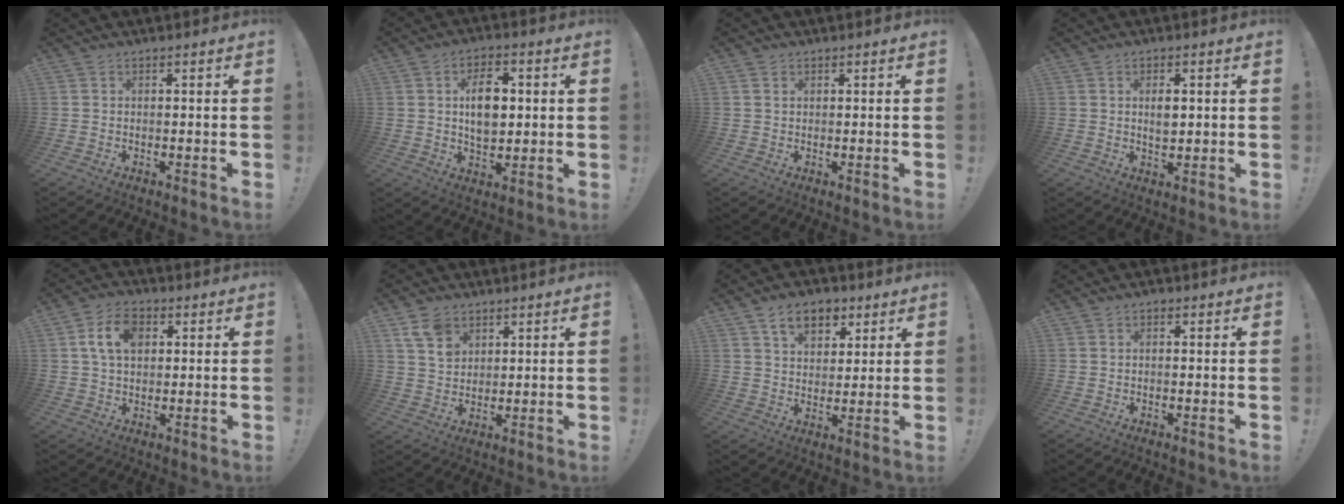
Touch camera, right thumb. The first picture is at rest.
{"total": 10.4, "force": [1.6, 6.8, 7.8], "torque": [-0.124, 0.004, 0.023]}
{"total": 1.0, "force": [0.5, 0.8, 0.2], "torque": [-0.003, 0.000, 0.011]}
{"total": 3.8, "force": [0.8, 2.2, 3.0], "torque": [-0.040, -0.002, 0.008]}
{"total": 9.3, "force": [2.4, 6.4, 6.3], "torque": [-0.113, 0.012, 0.045]}
{"total": 7.8, "force": [4.7, 5.3, 3.3], "torque": [-0.056, -0.017, 0.093]}
{"total": 10.2, "force": [5.5, 6.7, 5.3], "torque": [-0.082, -0.015, 0.105]}
{"total": 0.6, "force": [-0.5, 0.3, 0.2], "torque": [-0.003, 0.000, -0.008]}